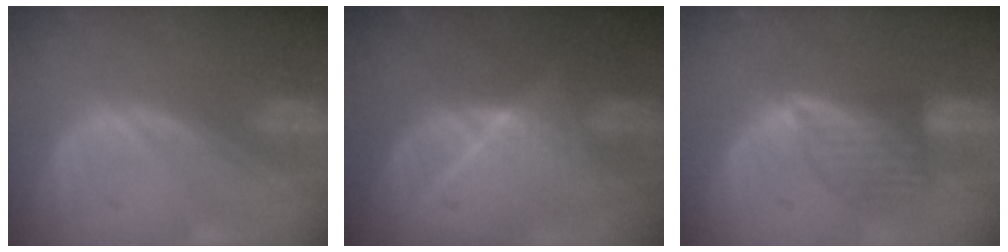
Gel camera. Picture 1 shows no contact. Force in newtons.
{"total": 7.7, "press": 7.2, "slide": 2.7}
{"total": 6.0, "press": 6.0, "slide": 0.7}